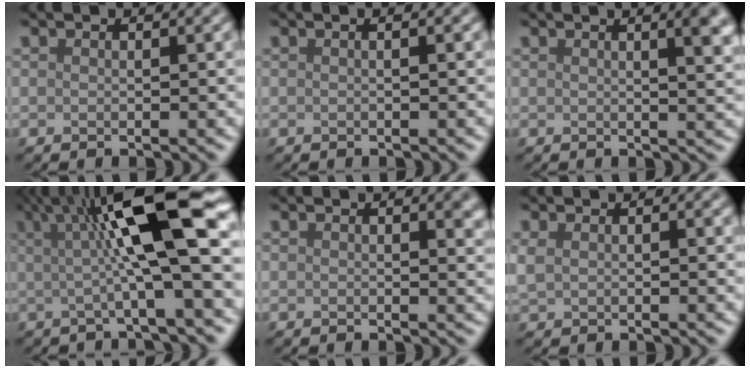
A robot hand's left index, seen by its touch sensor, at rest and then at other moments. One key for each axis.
{"total": 1.0, "fx": 0.2, "fy": 0.4, "fz": 0.9, "tx": -0.009, "ty": 0.001, "tz": -0.008}
{"total": 5.2, "fx": 2.1, "fy": 2.1, "fz": 4.3, "tx": -0.018, "ty": 0.018, "tz": 0.018}
{"total": 11.0, "fx": 1.8, "fy": 2.0, "fz": 10.7, "tx": -0.155, "ty": 0.011, "tz": 0.026}
{"total": 2.8, "fx": 1.6, "fy": 1.2, "fz": 2.0, "tx": -0.014, "ty": 0.003, "tz": 0.021}
{"total": 1.5, "fx": 1.1, "fy": 0.6, "fz": 0.8, "tx": -0.027, "ty": 0.000, "tz": 0.026}